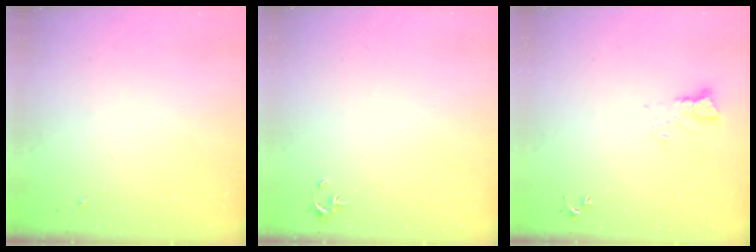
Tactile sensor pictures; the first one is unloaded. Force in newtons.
{"total": 2.5, "press": 2.5, "slide": 0.2}
{"total": 3.8, "press": 3.8, "slide": 0.3}